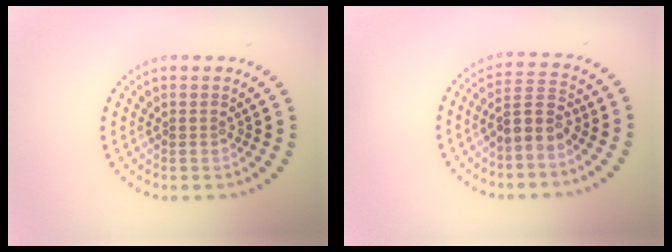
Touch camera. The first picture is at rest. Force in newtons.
{"total": 3.0, "press": 2.7, "slide": 1.2}